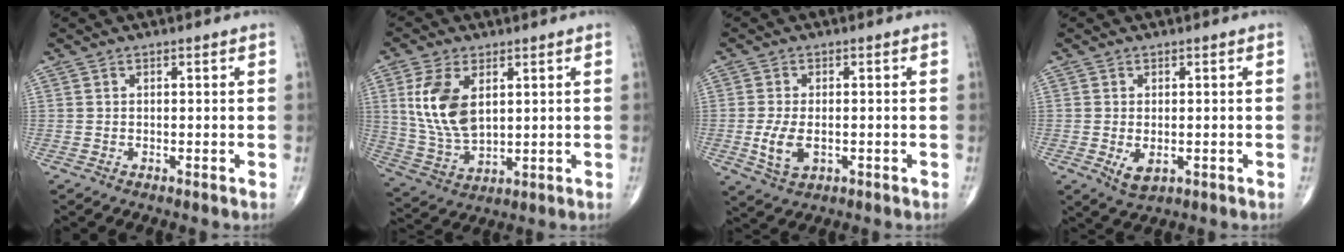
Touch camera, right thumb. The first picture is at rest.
{"total": 12.3, "force": [3.4, 6.9, 9.6], "torque": [-0.192, -0.014, 0.077]}
{"total": 5.8, "force": [-1.1, 3.3, 4.7], "torque": [-0.094, -0.006, -0.015]}
{"total": 3.5, "force": [-0.7, 1.9, 2.8], "torque": [-0.043, -0.007, -0.004]}